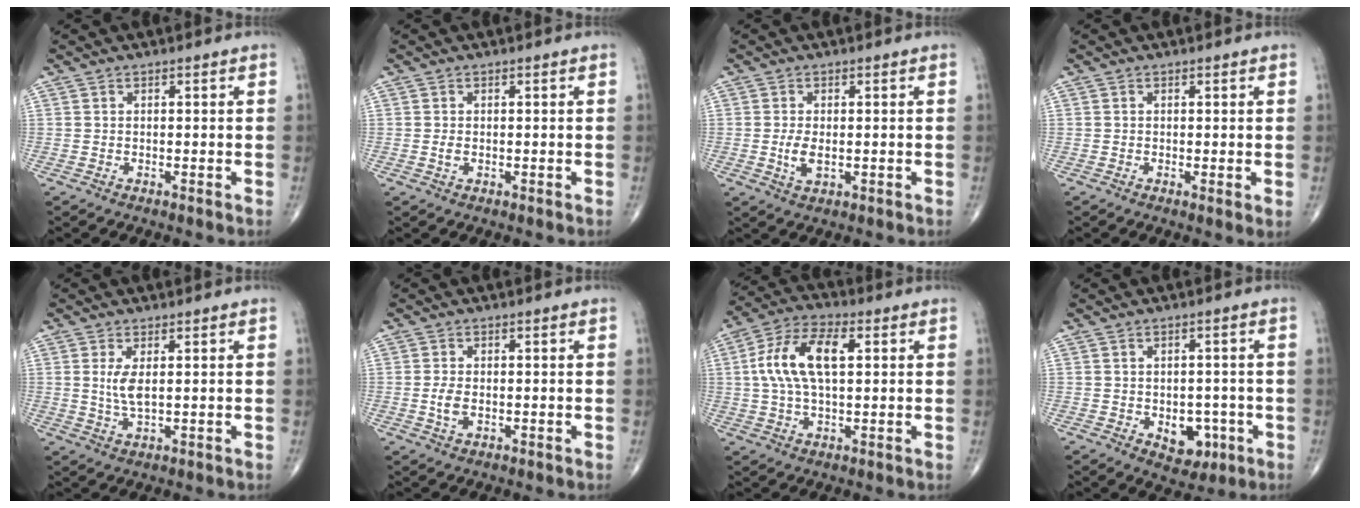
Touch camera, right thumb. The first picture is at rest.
{"total": 1.1, "force": [-0.1, 0.6, 0.9], "torque": [-0.019, -0.002, -0.001]}
{"total": 3.5, "force": [-0.3, 1.7, 3.0], "torque": [-0.063, -0.007, -0.004]}
{"total": 1.4, "force": [0.1, 0.2, 1.4], "torque": [-0.026, -0.007, -0.001]}
{"total": 3.9, "force": [0.7, 1.3, 3.6], "torque": [-0.080, -0.013, 0.020]}
{"total": 3.0, "force": [-0.4, 1.6, 2.5], "torque": [-0.053, -0.004, -0.007]}
{"total": 12.6, "force": [2.3, 6.0, 10.8], "torque": [-0.218, 0.021, 0.040]}
{"total": 6.6, "force": [-2.0, 4.5, 4.4], "torque": [-0.027, 0.009, -0.015]}